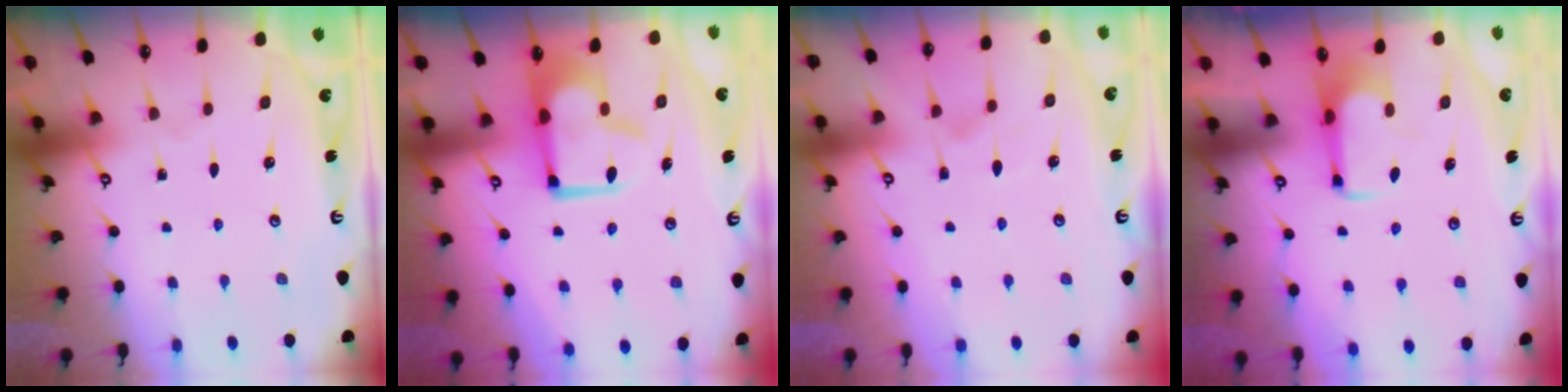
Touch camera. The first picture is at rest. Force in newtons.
{"total": 2.8, "press": 2.7, "slide": 0.8}
{"total": 1.6, "press": 1.0, "slide": 1.2}
{"total": 1.5, "press": 1.4, "slide": 0.4}